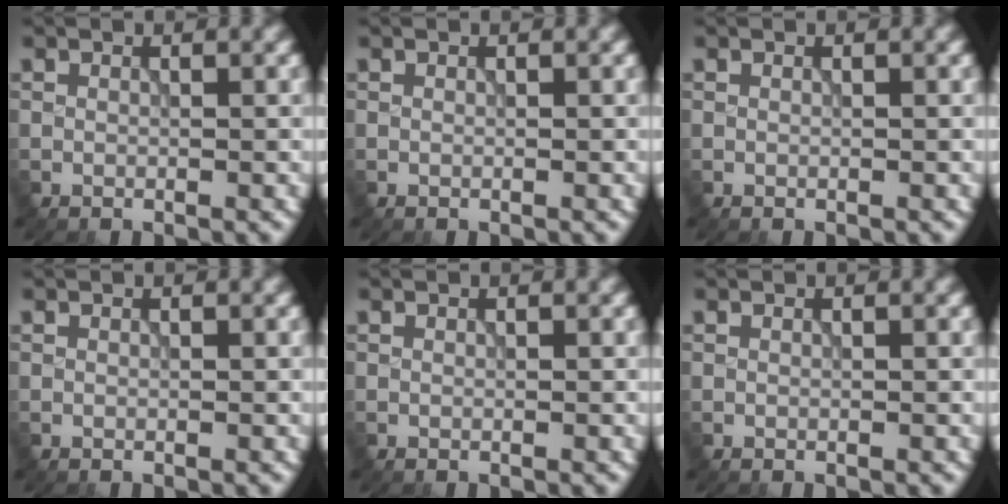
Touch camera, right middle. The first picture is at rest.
{"total": 0.0}
{"total": 0.0}
{"total": 0.0}
{"total": 0.0}
{"total": 0.0}